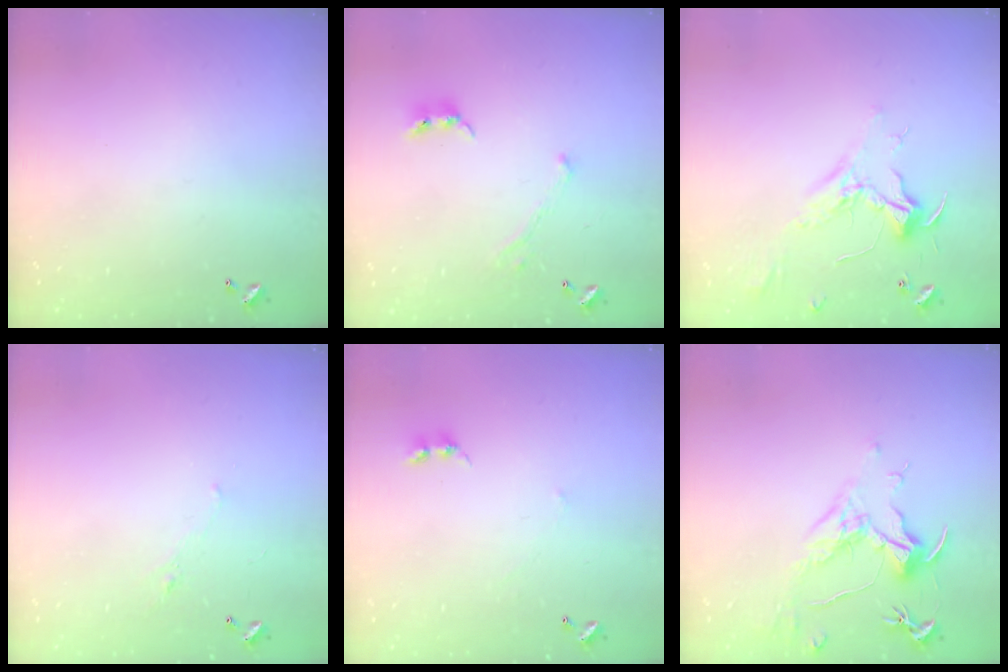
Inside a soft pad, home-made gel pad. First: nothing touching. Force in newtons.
{"total": 1.8, "press": 1.6, "slide": 0.9}
{"total": 2.4, "press": 2.3, "slide": 0.7}
{"total": 0.7, "press": 0.2, "slide": 0.6}
{"total": 2.3, "press": 2.3, "slide": 0.3}
{"total": 1.6, "press": 1.3, "slide": 0.9}